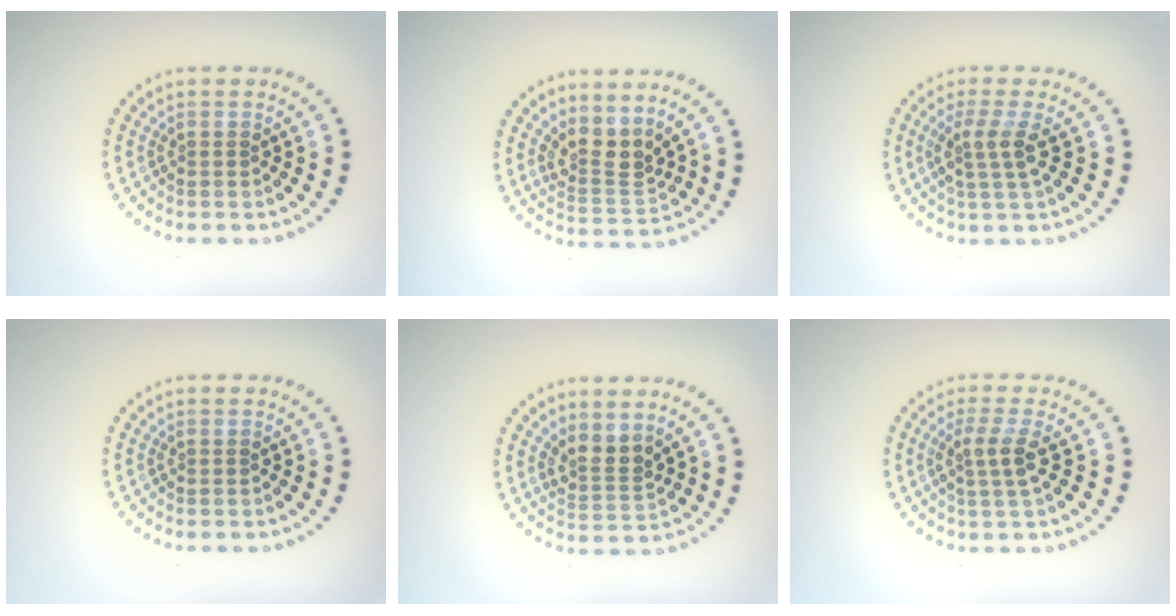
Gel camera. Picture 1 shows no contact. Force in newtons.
{"total": 2.9, "press": 2.2, "slide": 1.9}
{"total": 2.6, "press": 2.0, "slide": 1.7}
{"total": 0.0}
{"total": 2.5, "press": 1.9, "slide": 1.6}
{"total": 2.5, "press": 2.1, "slide": 1.4}